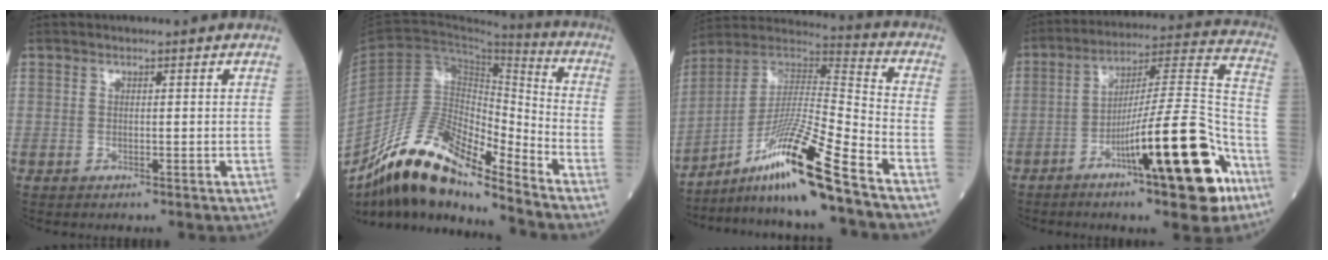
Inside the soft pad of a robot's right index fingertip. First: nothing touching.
{"total": 15.1, "force": [-12.2, 3.4, 8.3], "torque": [-0.151, 0.031, -0.218]}
{"total": 16.4, "force": [-10.6, -1.0, 12.5], "torque": [-0.236, 0.007, -0.187]}
{"total": 19.6, "force": [-9.5, 2.1, 17.1], "torque": [-0.246, 0.011, -0.141]}